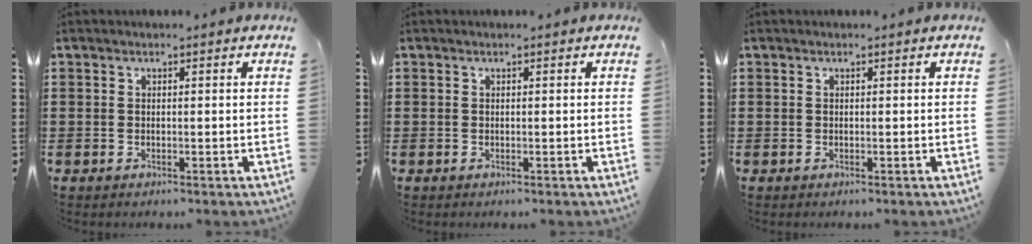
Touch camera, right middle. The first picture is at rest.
{"total": 0.0}
{"total": 0.0}